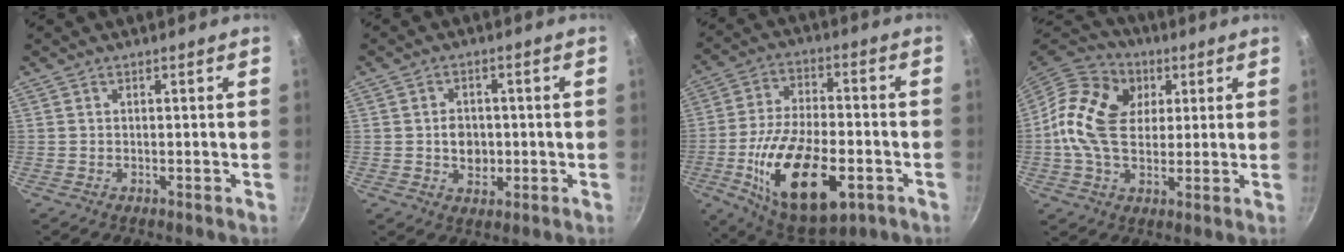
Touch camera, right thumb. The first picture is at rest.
{"total": 5.1, "force": [-0.3, 4.1, 3.0], "torque": [-0.027, 0.002, -0.005]}
{"total": 22.2, "force": [-7.0, 11.0, 17.9], "torque": [-0.306, 0.015, -0.109]}
{"total": 16.3, "force": [3.2, 11.7, 10.8], "torque": [-0.179, 0.008, 0.037]}